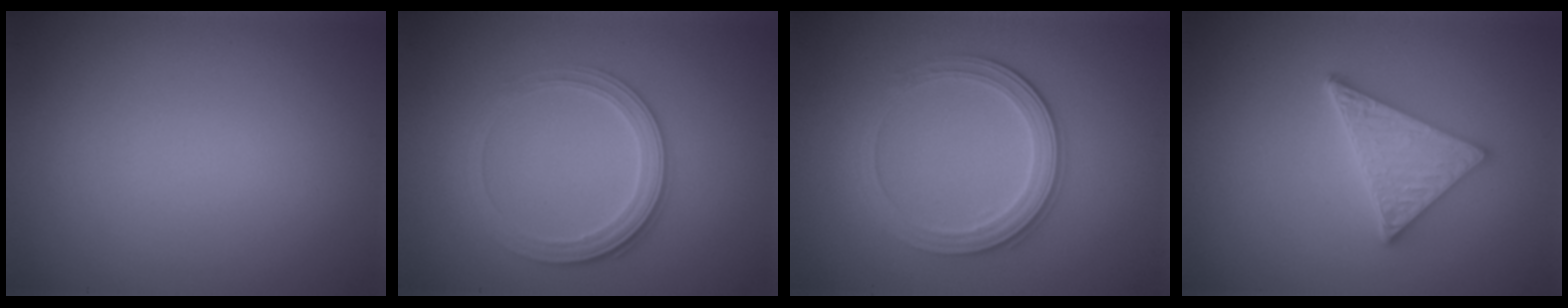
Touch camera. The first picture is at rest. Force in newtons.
{"total": 2.8, "press": 2.7, "slide": 0.8}
{"total": 3.9, "press": 3.3, "slide": 2.0}
{"total": 4.8, "press": 3.7, "slide": 3.1}